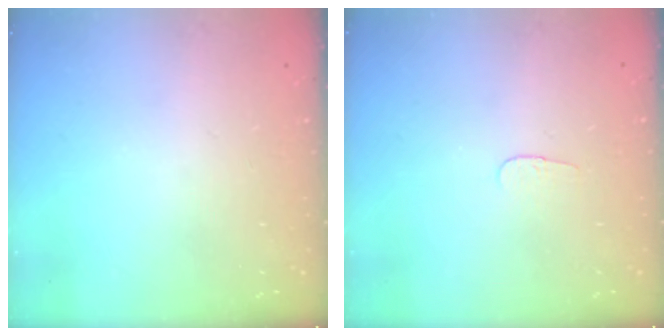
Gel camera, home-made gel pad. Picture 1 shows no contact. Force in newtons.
{"total": 2.8, "press": 2.8, "slide": 0.3}